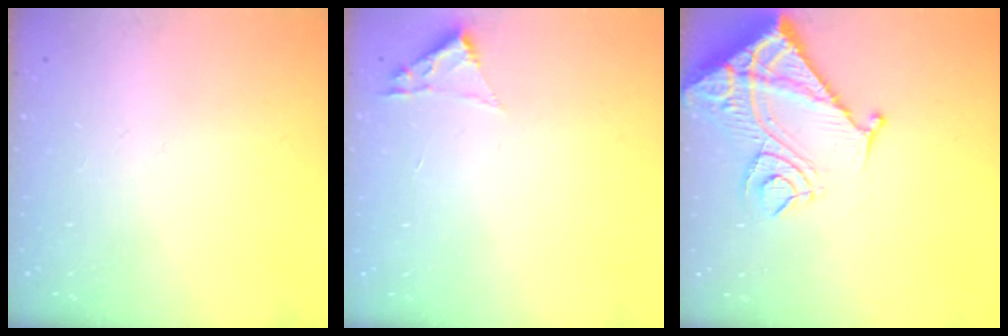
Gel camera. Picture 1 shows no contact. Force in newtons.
{"total": 1.8, "press": 1.8, "slide": 0.2}
{"total": 16.5, "press": 16.4, "slide": 2.0}